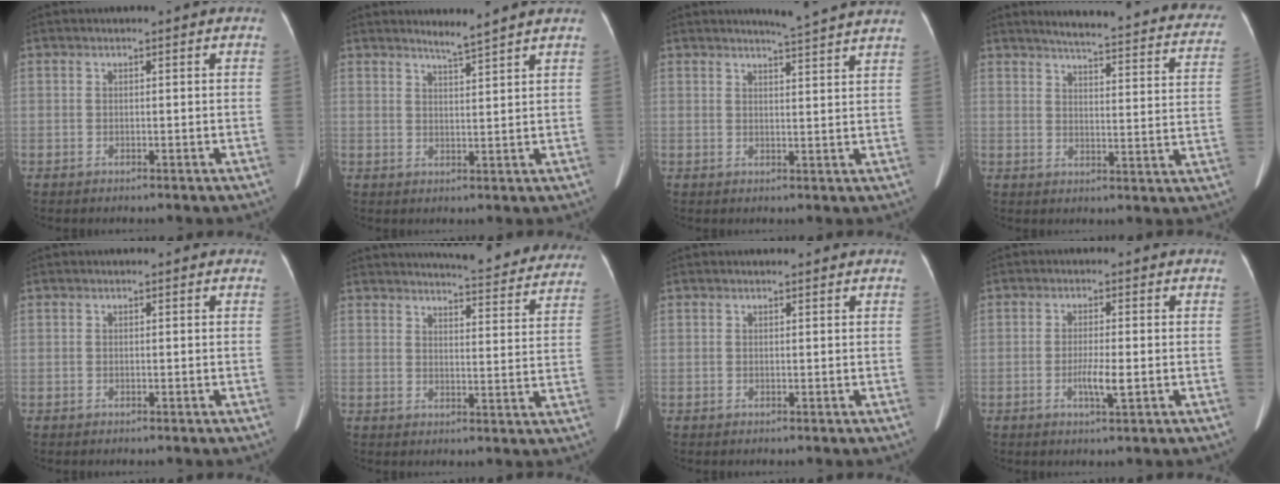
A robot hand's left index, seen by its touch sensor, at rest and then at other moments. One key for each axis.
{"total": 3.2, "fx": 2.8, "fy": -0.9, "fz": 1.0, "tx": -0.023, "ty": -0.006, "tz": 0.049}
{"total": 7.5, "fx": 7.1, "fy": -1.0, "fz": 2.3, "tx": -0.040, "ty": -0.001, "tz": 0.078}
{"total": 25.0, "fx": 22.5, "fy": 3.4, "fz": 10.4, "tx": -0.125, "ty": -0.052, "tz": 0.248}
{"total": 0.6, "fx": 0.4, "fy": 0.4, "fz": 0.2, "tx": -0.002, "ty": 0.003, "tz": -0.002}
{"total": 20.2, "fx": 19.0, "fy": 2.7, "fz": 6.3, "tx": -0.070, "ty": -0.056, "tz": 0.213}
{"total": 1.6, "fx": 1.5, "fy": 0.2, "fz": 0.5, "tx": -0.010, "ty": 0.007, "tz": 0.019}
{"total": 3.2, "fx": -0.8, "fy": 0.2, "fz": 3.1, "tx": -0.060, "ty": -0.005, "tz": -0.014}